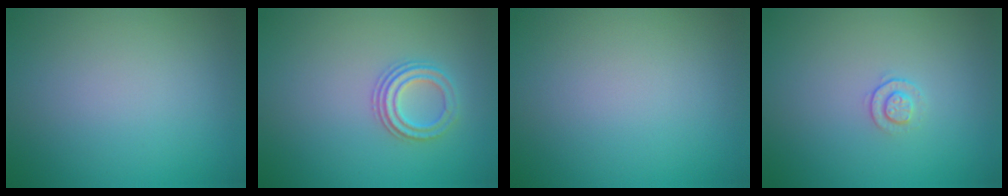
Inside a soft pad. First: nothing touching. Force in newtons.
{"total": 2.6, "press": 2.3, "slide": 1.2}
{"total": 0.0}
{"total": 1.1, "press": 0.7, "slide": 0.9}